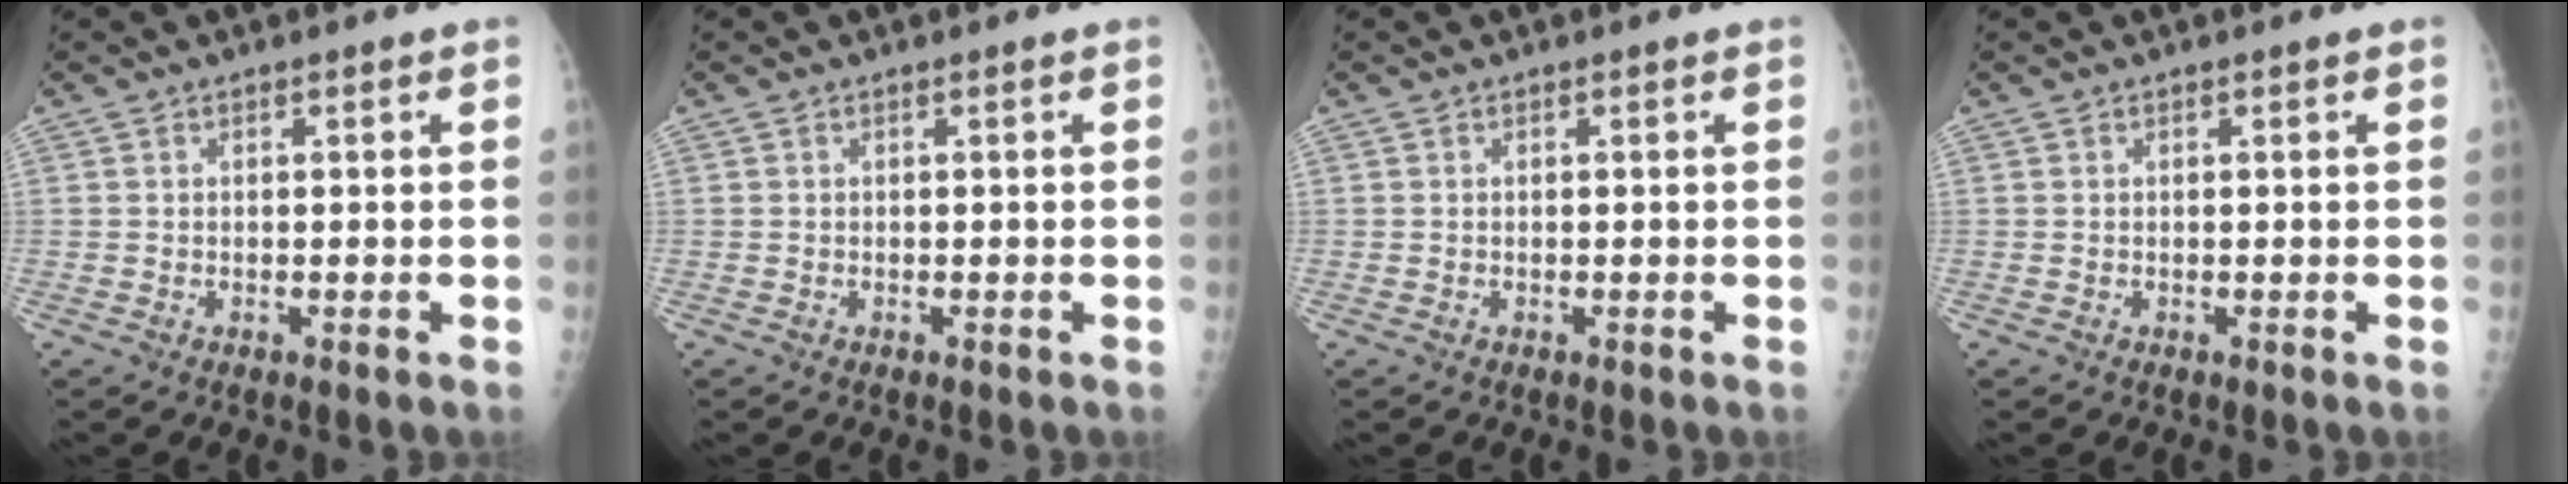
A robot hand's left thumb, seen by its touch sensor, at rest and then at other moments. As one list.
[{"total": 0.0}, {"total": 0.0}, {"total": 0.0}]